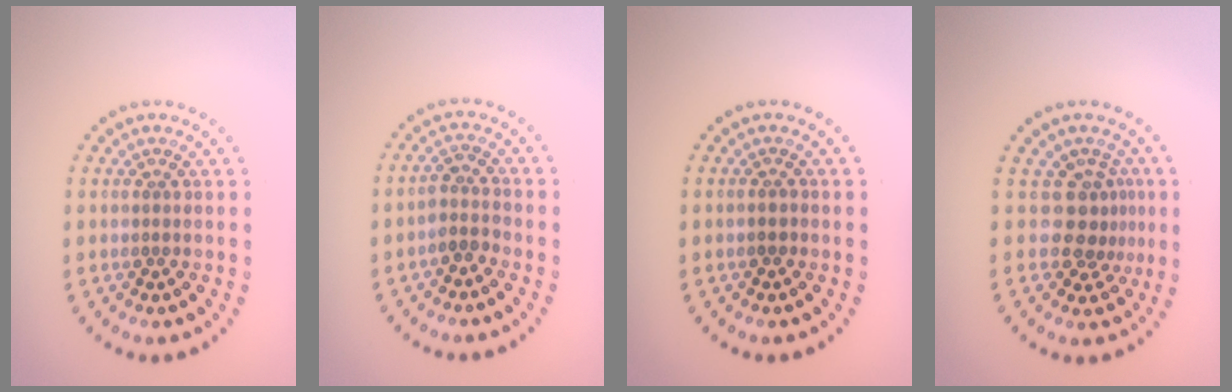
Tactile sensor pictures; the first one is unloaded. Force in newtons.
{"total": 1.9, "press": 1.5, "slide": 1.0}
{"total": 0.9, "press": 0.8, "slide": 0.4}
{"total": 2.8, "press": 2.0, "slide": 1.9}